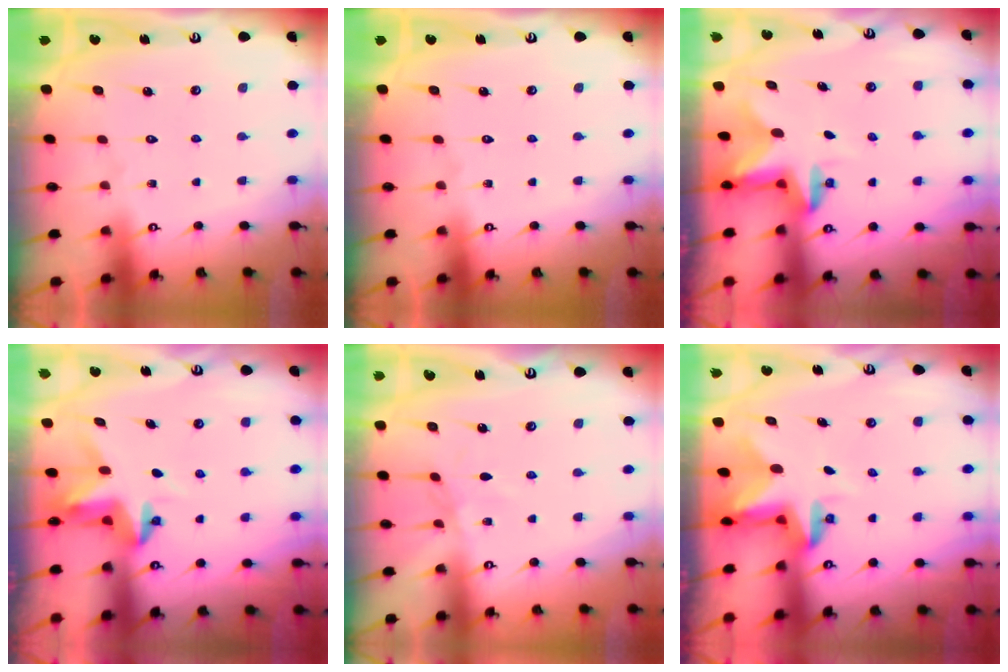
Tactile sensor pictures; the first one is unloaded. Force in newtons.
{"total": 0.0}
{"total": 2.4, "press": 2.3, "slide": 0.4}
{"total": 3.7, "press": 3.7, "slide": 0.4}
{"total": 2.2, "press": 2.2, "slide": 0.4}
{"total": 3.0, "press": 3.0, "slide": 0.4}